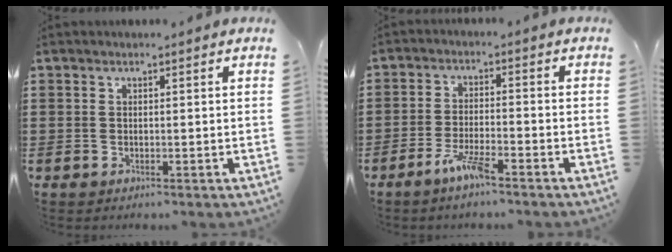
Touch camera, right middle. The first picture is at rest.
{"total": 4.9, "force": [-3.4, 0.7, 3.4], "torque": [-0.083, -0.006, -0.067]}